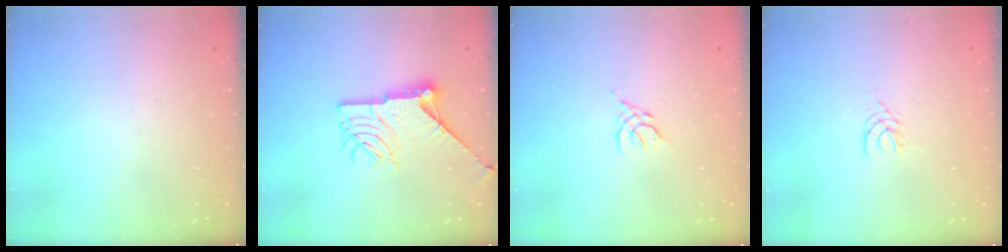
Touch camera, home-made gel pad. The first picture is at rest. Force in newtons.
{"total": 16.6, "press": 16.6, "slide": 0.7}
{"total": 2.5, "press": 2.4, "slide": 0.7}
{"total": 3.4, "press": 3.4, "slide": 0.4}